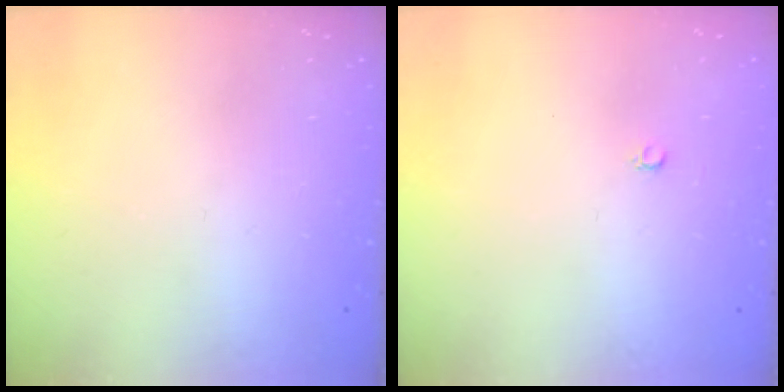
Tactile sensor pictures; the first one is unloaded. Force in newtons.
{"total": 2.4, "press": 2.4, "slide": 0.2}